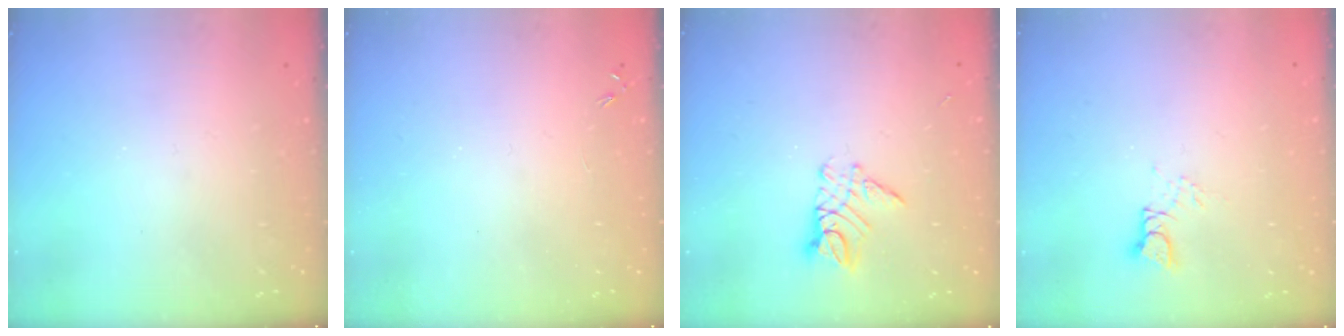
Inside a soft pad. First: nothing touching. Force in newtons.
{"total": 0.0}
{"total": 9.0, "press": 9.0, "slide": 0.8}
{"total": 2.9, "press": 2.9, "slide": 0.3}